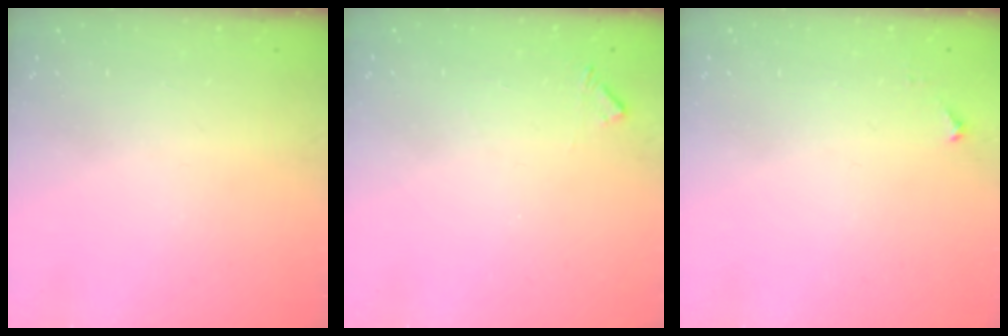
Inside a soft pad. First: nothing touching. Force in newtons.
{"total": 5.7, "press": 5.7, "slide": 0.4}
{"total": 3.4, "press": 3.4, "slide": 0.4}